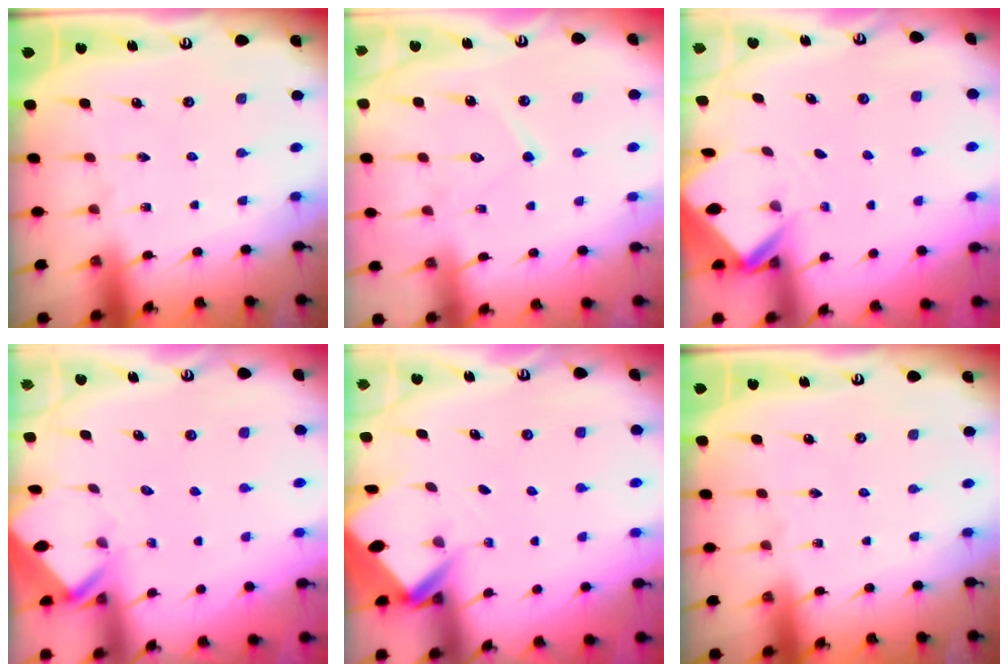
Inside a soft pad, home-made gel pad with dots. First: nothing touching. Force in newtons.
{"total": 8.4, "press": 8.4, "slide": 0.7}
{"total": 2.7, "press": 2.7, "slide": 0.2}
{"total": 2.8, "press": 2.8, "slide": 0.1}
{"total": 2.8, "press": 2.8, "slide": 0.1}
{"total": 0.0}